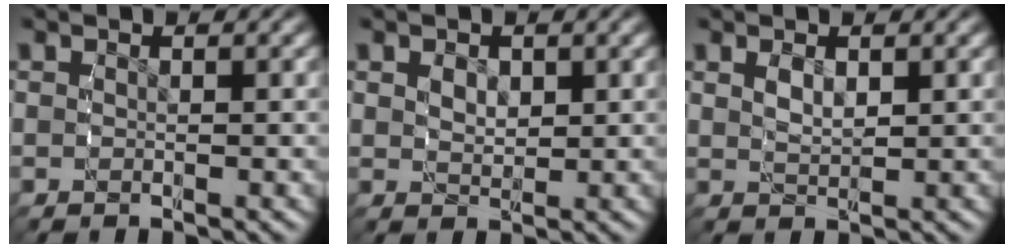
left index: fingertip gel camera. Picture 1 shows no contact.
{"total": 1.7, "force": [0.5, 1.0, 1.3], "torque": [-0.024, -0.015, 0.022]}
{"total": 1.6, "force": [0.6, 0.5, 1.4], "torque": [-0.026, -0.011, 0.022]}